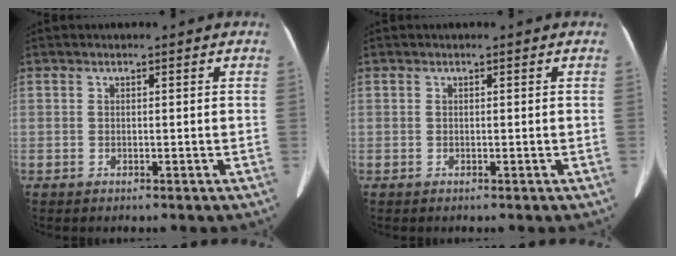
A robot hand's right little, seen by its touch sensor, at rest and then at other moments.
{"total": 0.0}